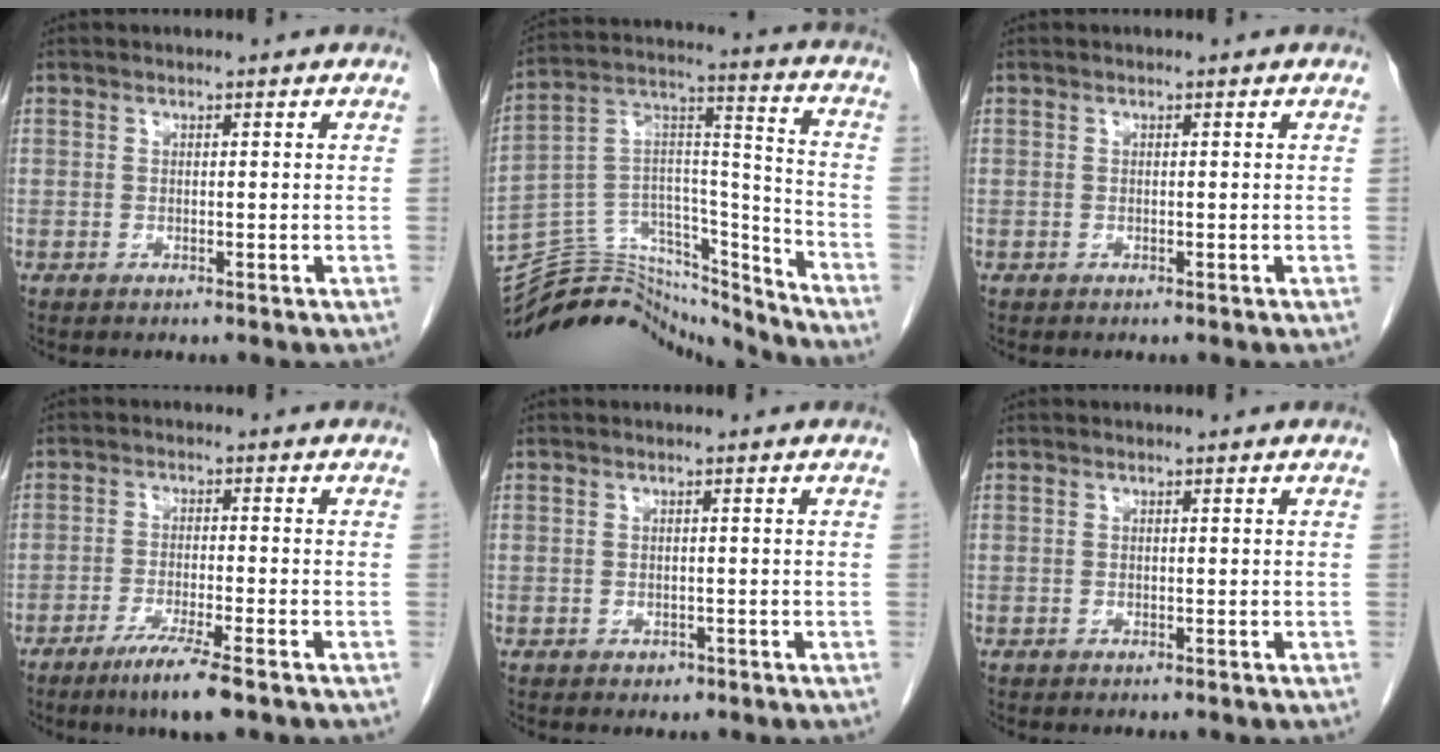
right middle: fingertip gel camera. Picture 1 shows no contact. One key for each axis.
{"total": 20.2, "fx": -19.2, "fy": 5.1, "fz": 3.5, "tx": -0.067, "ty": 0.063, "tz": -0.311}
{"total": 0.0}
{"total": 6.5, "fx": -4.2, "fy": -0.1, "fz": 4.9, "tx": -0.089, "ty": -0.017, "tz": -0.075}
{"total": 0.9, "fx": -0.5, "fy": 0.7, "fz": 0.3, "tx": -0.005, "ty": 0.002, "tz": -0.004}
{"total": 0.0}